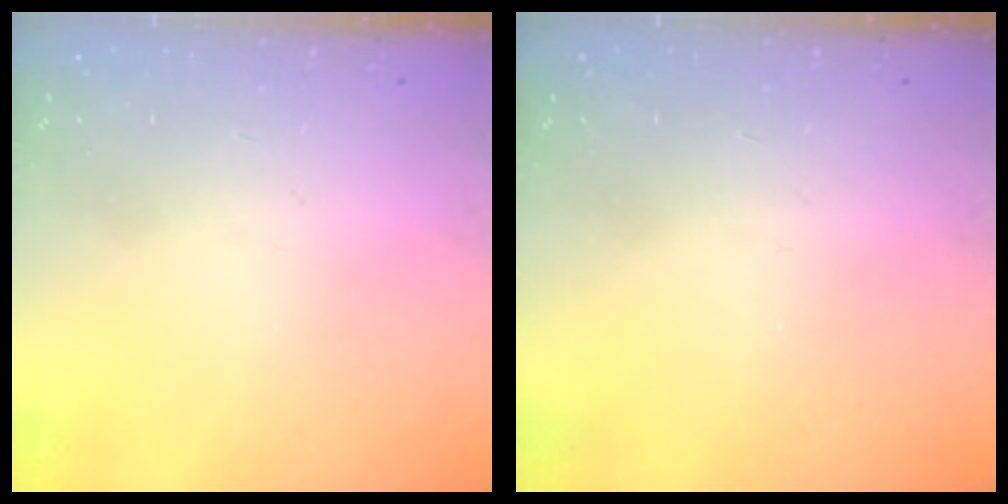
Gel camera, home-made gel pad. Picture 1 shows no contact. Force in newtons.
{"total": 0.0}